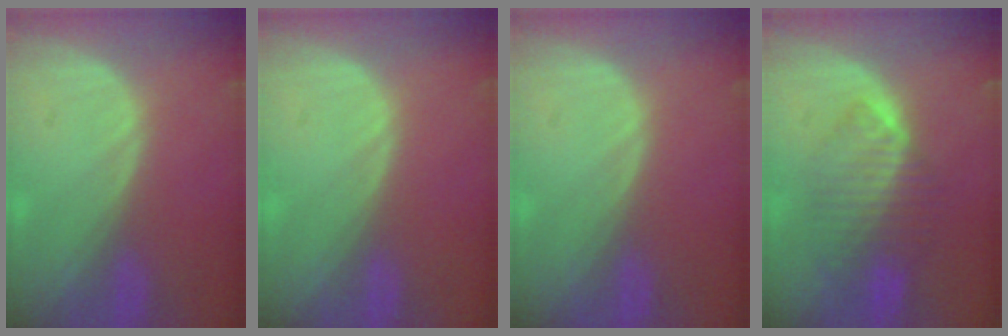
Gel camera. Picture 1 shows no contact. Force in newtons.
{"total": 0.0}
{"total": 0.0}
{"total": 7.5, "press": 7.3, "slide": 1.6}